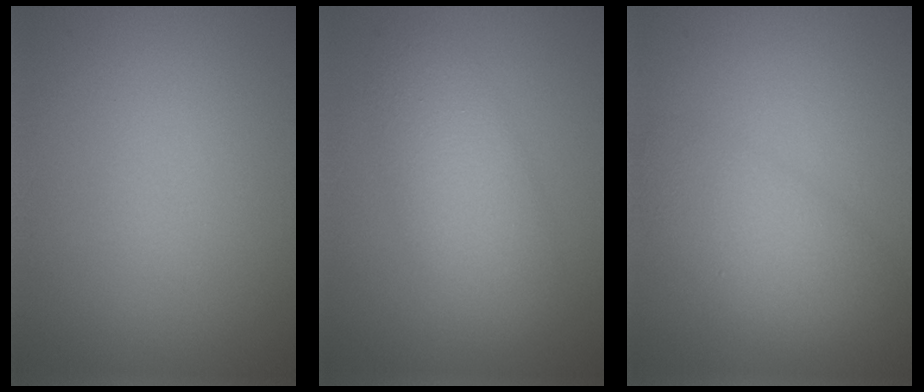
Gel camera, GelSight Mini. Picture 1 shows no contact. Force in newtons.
{"total": 4.5, "press": 4.5, "slide": 0.2}
{"total": 4.7, "press": 4.7, "slide": 0.1}